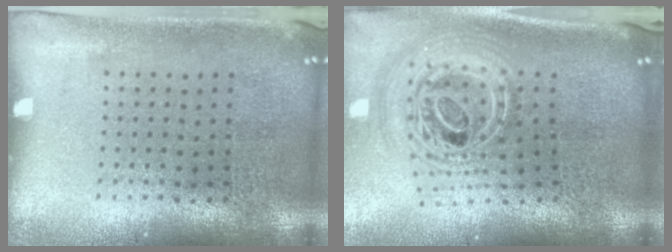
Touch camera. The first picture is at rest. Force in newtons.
{"total": 3.0, "press": 2.1, "slide": 2.1}